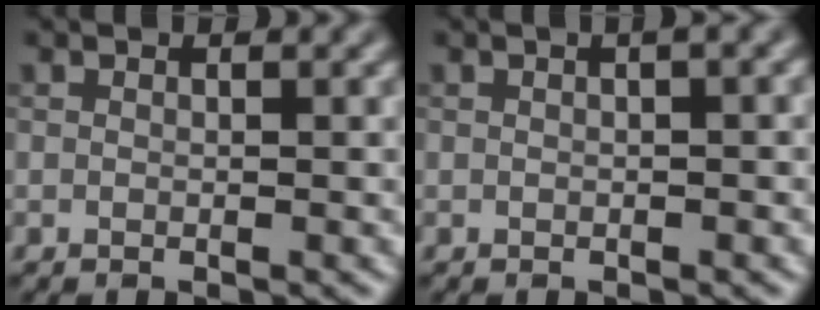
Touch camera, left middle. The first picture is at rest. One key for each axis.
{"total": 1.3, "fx": 0.1, "fy": 0.2, "fz": 1.3, "tx": -0.018, "ty": 0.007, "tz": 0.001}